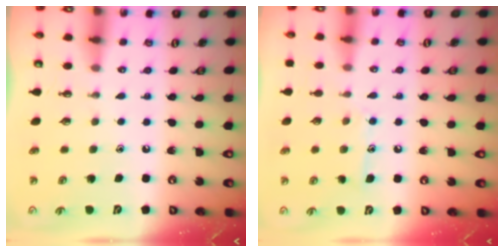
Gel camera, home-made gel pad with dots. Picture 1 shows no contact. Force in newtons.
{"total": 7.9, "press": 7.9, "slide": 0.6}